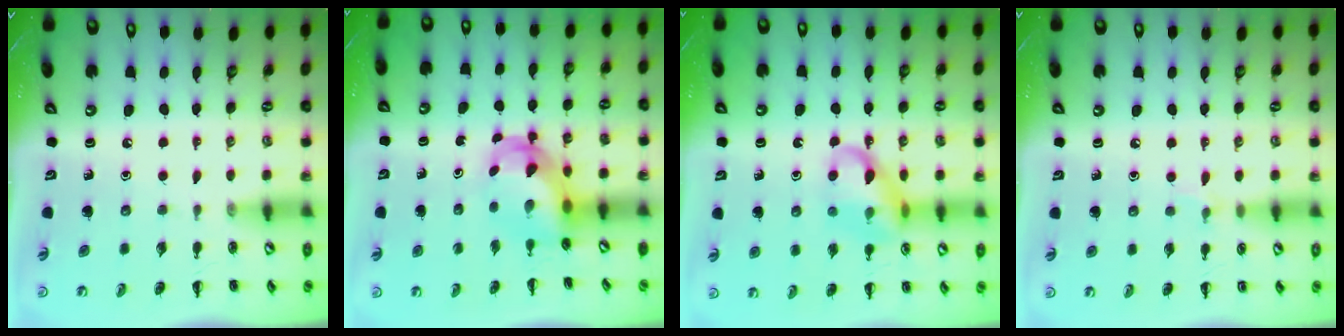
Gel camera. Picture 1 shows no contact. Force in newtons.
{"total": 5.4, "press": 5.4, "slide": 0.8}
{"total": 12.5, "press": 12.4, "slide": 1.8}
{"total": 4.4, "press": 4.1, "slide": 1.5}